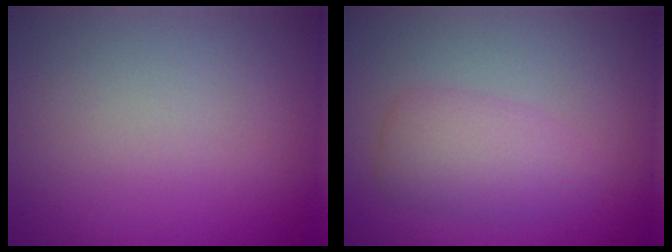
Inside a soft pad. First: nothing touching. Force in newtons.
{"total": 3.2, "press": 3.2, "slide": 0.1}